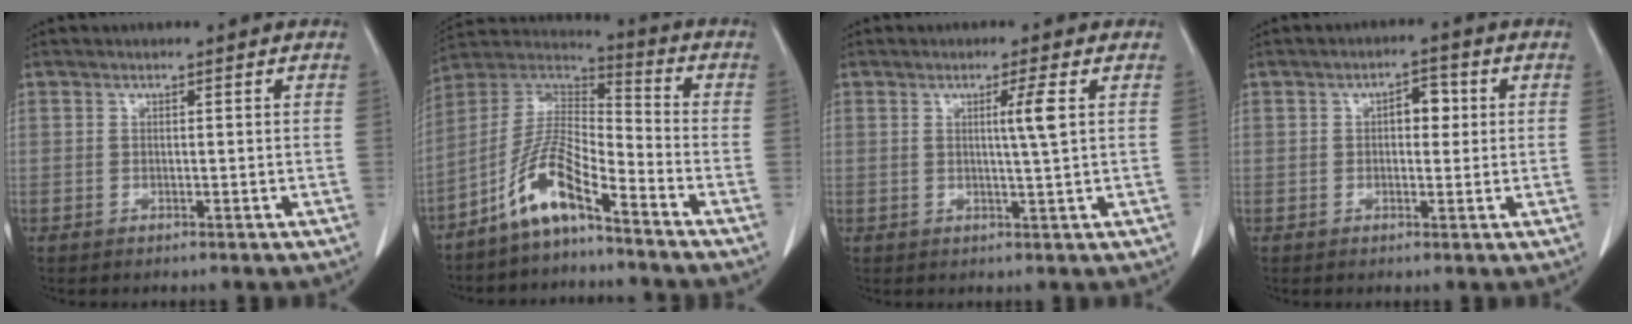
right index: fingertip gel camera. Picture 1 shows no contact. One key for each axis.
{"total": 10.4, "fx": -7.0, "fy": 1.8, "fz": 7.5, "tx": -0.165, "ty": 0.012, "tz": -0.136}
{"total": 3.4, "fx": 0.8, "fy": -0.8, "fz": 3.2, "tx": -0.055, "ty": -0.006, "tz": 0.014}
{"total": 3.5, "fx": 0.6, "fy": 1.9, "fz": 2.9, "tx": -0.040, "ty": 0.012, "tz": 0.008}